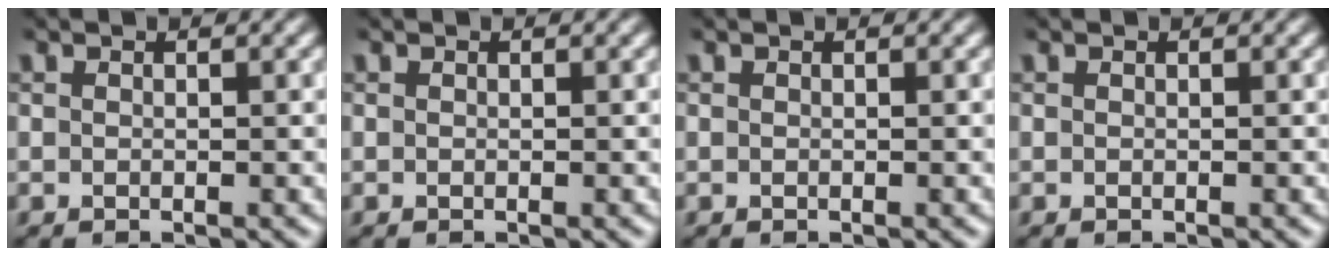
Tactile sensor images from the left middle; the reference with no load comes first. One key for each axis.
{"total": 0.0}
{"total": 0.0}
{"total": 0.0}